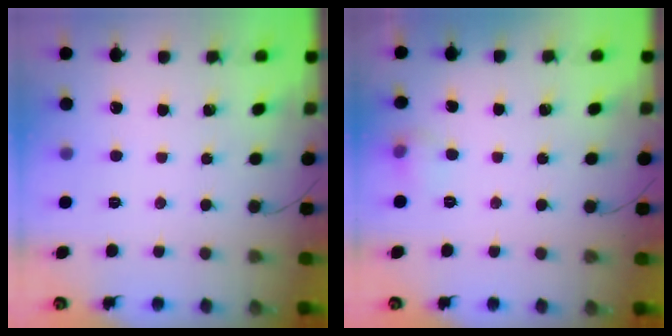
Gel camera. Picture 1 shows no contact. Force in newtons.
{"total": 6.4, "press": 5.6, "slide": 3.1}